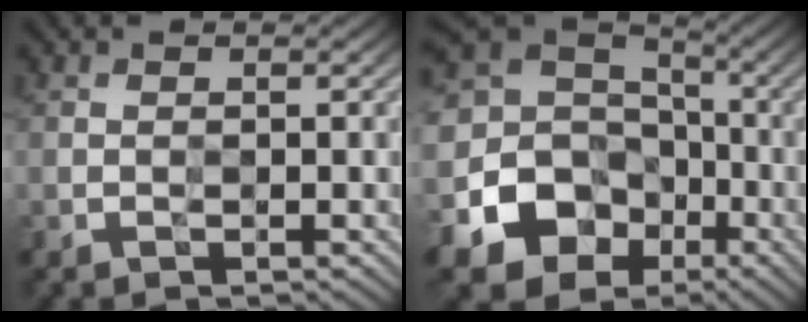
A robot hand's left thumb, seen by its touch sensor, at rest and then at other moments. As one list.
[{"total": 19.8, "force": [-6.5, 17.2, 7.3], "torque": [-0.220, -0.028, -0.117]}]